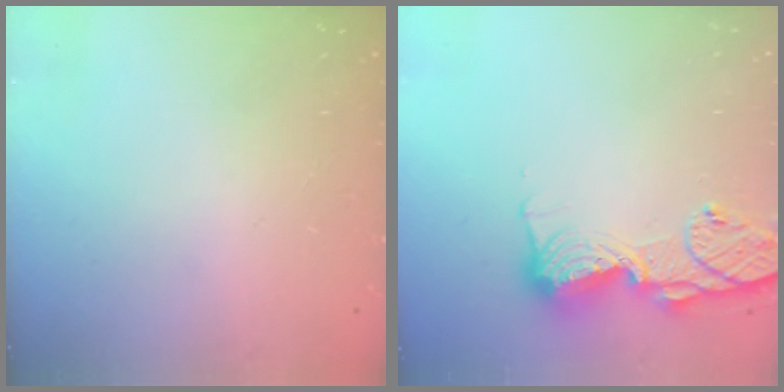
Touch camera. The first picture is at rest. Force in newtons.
{"total": 14.3, "press": 14.2, "slide": 1.3}